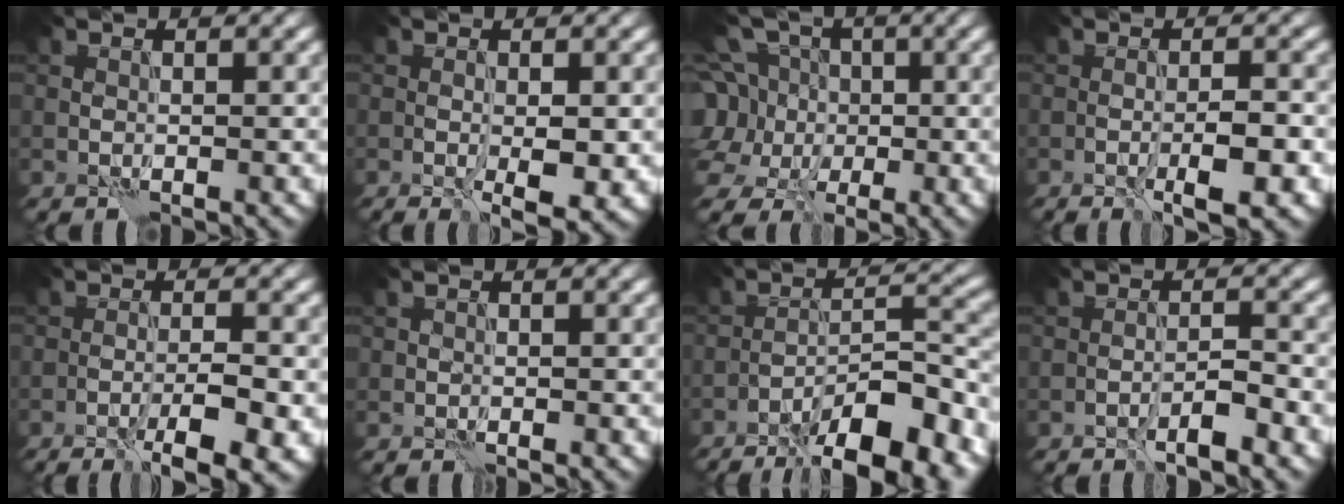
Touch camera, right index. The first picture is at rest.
{"total": 3.6, "force": [-0.6, 1.1, 3.3], "torque": [-0.057, -0.012, -0.004]}
{"total": 12.0, "force": [1.0, 10.5, 5.6], "torque": [-0.146, 0.033, -0.023]}
{"total": 3.9, "force": [-1.3, 0.8, 3.5], "torque": [-0.059, -0.003, -0.017]}
{"total": 5.7, "force": [-2.6, 1.3, 4.9], "torque": [-0.075, -0.003, -0.034]}
{"total": 0.6, "force": [-0.1, 0.4, 0.3], "torque": [-0.004, -0.001, -0.003]}
{"total": 10.8, "force": [-7.5, 2.6, 7.4], "torque": [-0.108, 0.016, -0.122]}
{"total": 2.5, "force": [-1.6, 0.3, 1.8], "torque": [-0.027, 0.009, -0.030]}